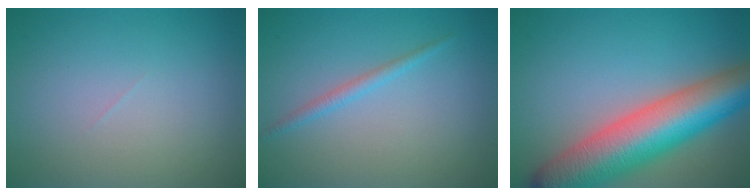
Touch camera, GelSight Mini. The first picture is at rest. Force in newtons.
{"total": 1.3, "press": 1.3, "slide": 0.1}
{"total": 11.5, "press": 11.5, "slide": 0.4}